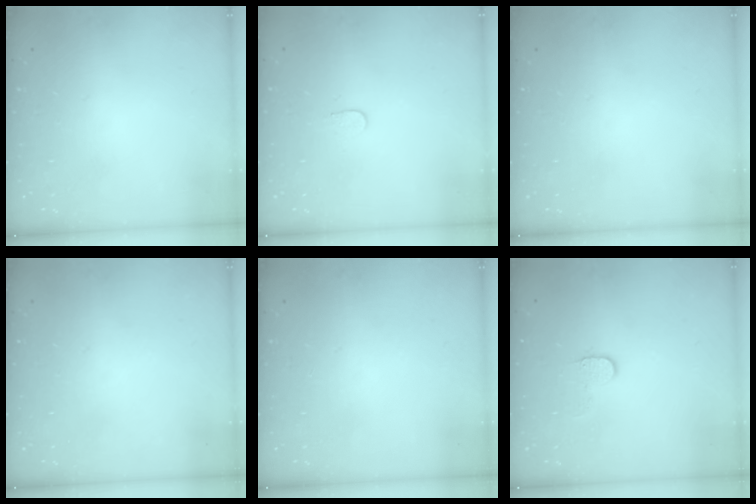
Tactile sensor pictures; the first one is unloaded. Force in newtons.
{"total": 4.9, "press": 4.9, "slide": 0.3}
{"total": 0.0}
{"total": 0.0}
{"total": 0.0}
{"total": 5.7, "press": 5.7, "slide": 0.5}